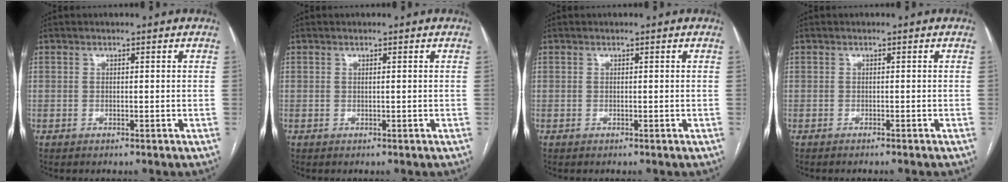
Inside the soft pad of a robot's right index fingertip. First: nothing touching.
{"total": 0.0}
{"total": 0.0}
{"total": 2.0, "force": [-1.8, 0.1, 0.9], "torque": [-0.013, -0.001, -0.020]}